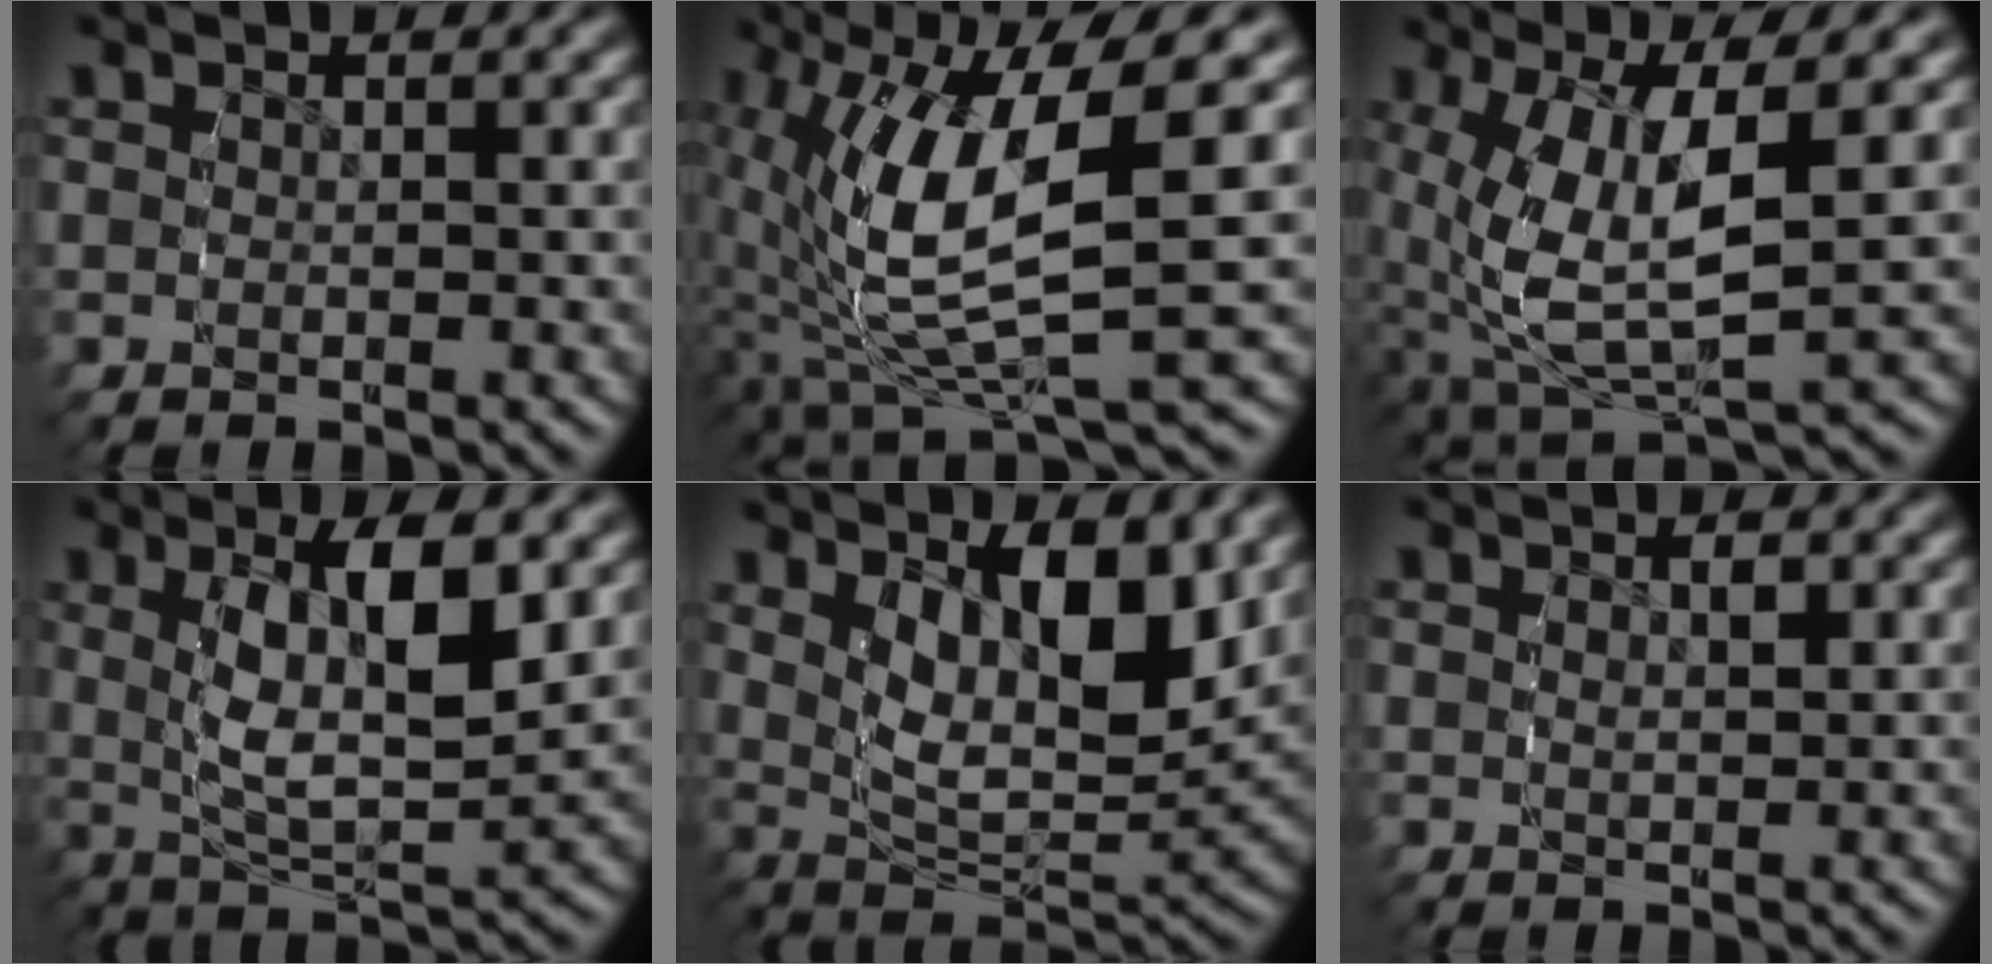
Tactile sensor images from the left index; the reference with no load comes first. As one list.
[{"total": 11.0, "force": [-0.8, 5.0, 9.8], "torque": [-0.191, -0.027, 0.001]}, {"total": 9.9, "force": [-1.2, 5.9, 7.8], "torque": [-0.176, -0.034, -0.005]}, {"total": 7.4, "force": [0.6, 3.5, 6.5], "torque": [-0.131, -0.013, 0.016]}, {"total": 9.6, "force": [2.1, 5.5, 7.6], "torque": [-0.138, -0.009, 0.030]}, {"total": 0.7, "force": [0.2, 0.2, 0.7], "torque": [-0.011, -0.004, 0.004]}]